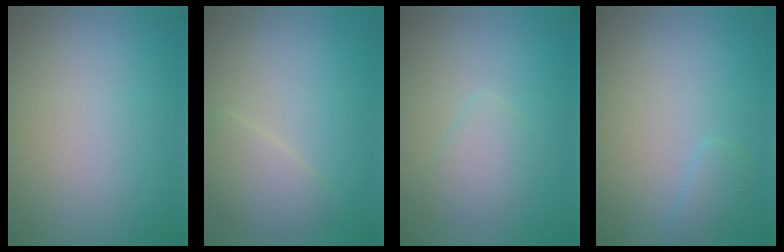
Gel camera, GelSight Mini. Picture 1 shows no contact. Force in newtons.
{"total": 2.2, "press": 2.2, "slide": 0.1}
{"total": 1.9, "press": 1.9, "slide": 0.1}
{"total": 1.1, "press": 1.1, "slide": 0.1}